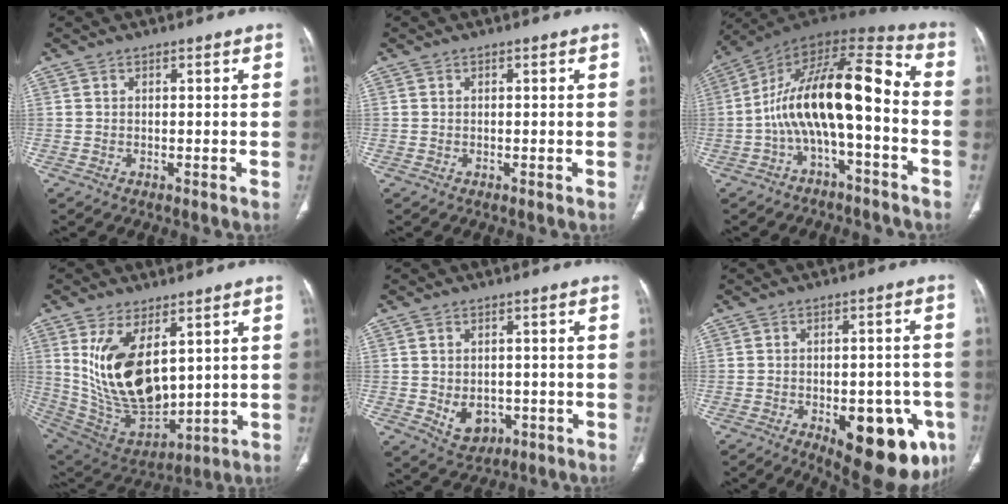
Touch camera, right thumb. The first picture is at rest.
{"total": 0.0}
{"total": 17.7, "force": [-3.1, 6.8, 16.0], "torque": [-0.271, 0.086, -0.057]}
{"total": 18.3, "force": [5.2, 9.7, 14.6], "torque": [-0.250, -0.026, 0.130]}
{"total": 6.1, "force": [-1.3, 4.6, 3.8], "torque": [-0.043, 0.003, -0.002]}
{"total": 18.4, "force": [-7.2, 8.3, 14.7], "torque": [-0.137, 0.019, -0.076]}